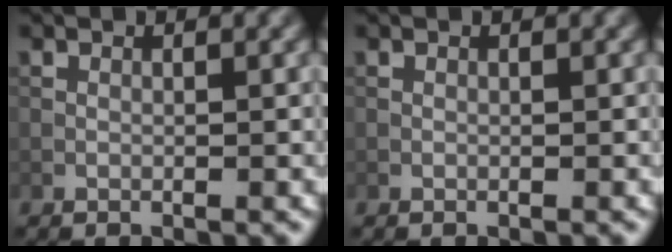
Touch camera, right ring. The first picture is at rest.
{"total": 0.0}